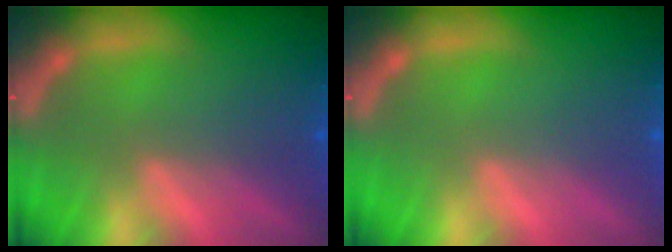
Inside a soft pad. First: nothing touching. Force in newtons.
{"total": 0.0}